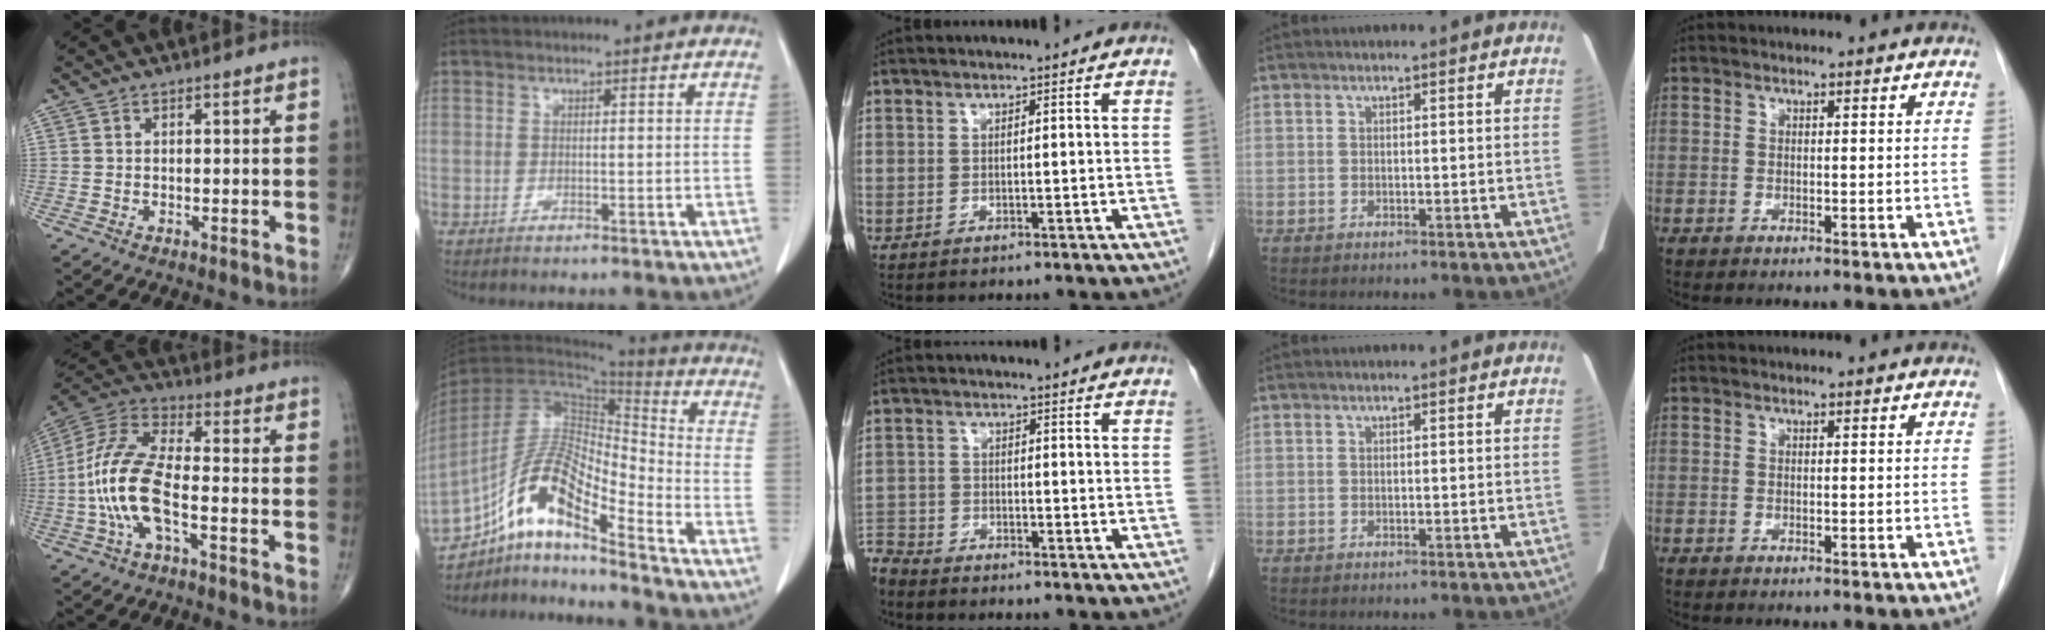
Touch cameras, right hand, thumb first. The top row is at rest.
{"thumb": {"total": 13.9, "force": [-3.6, 5.2, 12.4], "torque": [-0.277, 0.037, -0.075]}, "index": {"total": 15.3, "force": [-10.1, 2.9, 11.2], "torque": [-0.218, 0.012, -0.184]}, "middle": {"total": 5.0, "force": [-4.8, 1.1, 0.3], "torque": [0.004, -0.012, -0.097]}}